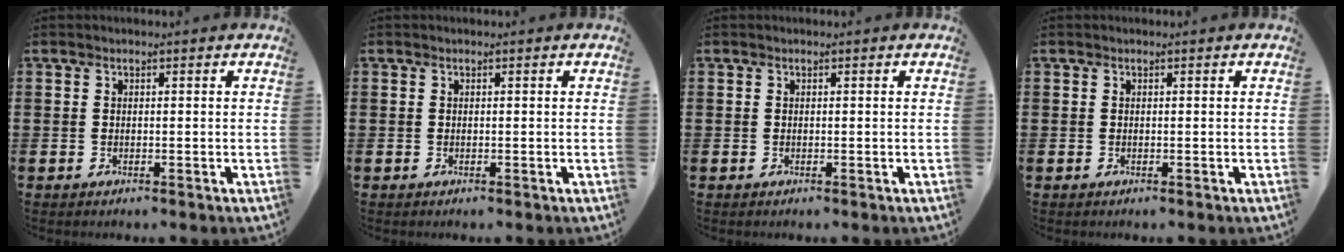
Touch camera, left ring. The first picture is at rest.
{"total": 0.0}
{"total": 0.0}
{"total": 0.0}